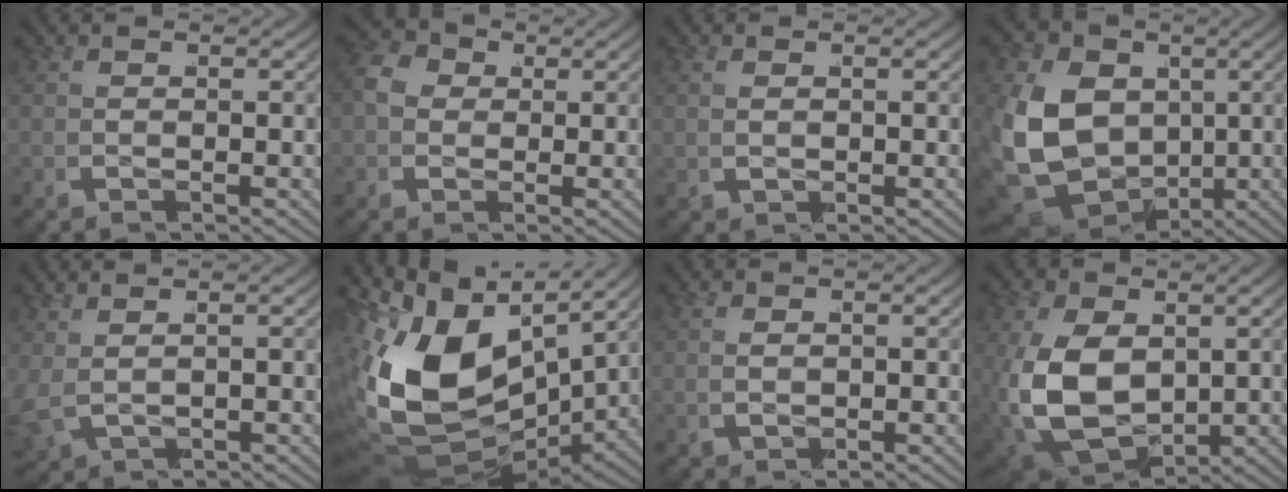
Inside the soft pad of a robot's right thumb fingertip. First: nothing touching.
{"total": 6.1, "force": [1.0, 5.1, 3.0], "torque": [-0.073, -0.010, 0.010]}
{"total": 0.6, "force": [0.2, 0.5, 0.3], "torque": [-0.006, 0.002, 0.006]}
{"total": 19.3, "force": [-1.9, 15.5, 11.3], "torque": [-0.272, -0.064, -0.021]}
{"total": 1.2, "force": [0.5, 1.0, 0.4], "torque": [-0.032, 0.000, 0.017]}
{"total": 16.8, "force": [-2.1, 11.1, 12.4], "torque": [-0.282, -0.055, -0.007]}
{"total": 0.9, "force": [0.2, 0.7, 0.5], "torque": [-0.012, 0.001, 0.007]}
{"total": 13.8, "force": [-2.1, 10.5, 8.6], "torque": [-0.245, -0.071, -0.010]}